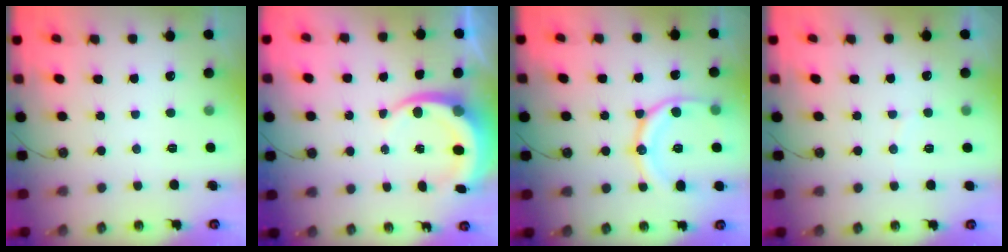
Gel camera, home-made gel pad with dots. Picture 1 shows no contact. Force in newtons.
{"total": 7.7, "press": 7.5, "slide": 1.8}
{"total": 15.4, "press": 15.3, "slide": 1.8}
{"total": 2.9, "press": 2.6, "slide": 1.2}